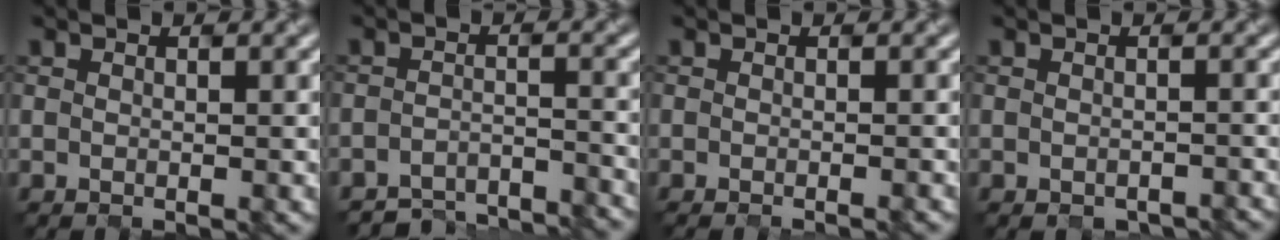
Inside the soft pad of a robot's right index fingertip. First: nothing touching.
{"total": 5.0, "force": [-5.0, 0.4, 0.0], "torque": [-0.002, -0.007, -0.071]}
{"total": 0.8, "force": [-0.2, 0.4, 0.6], "torque": [0.002, 0.003, -0.011]}
{"total": 1.4, "force": [-1.2, 0.6, 0.4], "torque": [-0.001, -0.010, -0.002]}